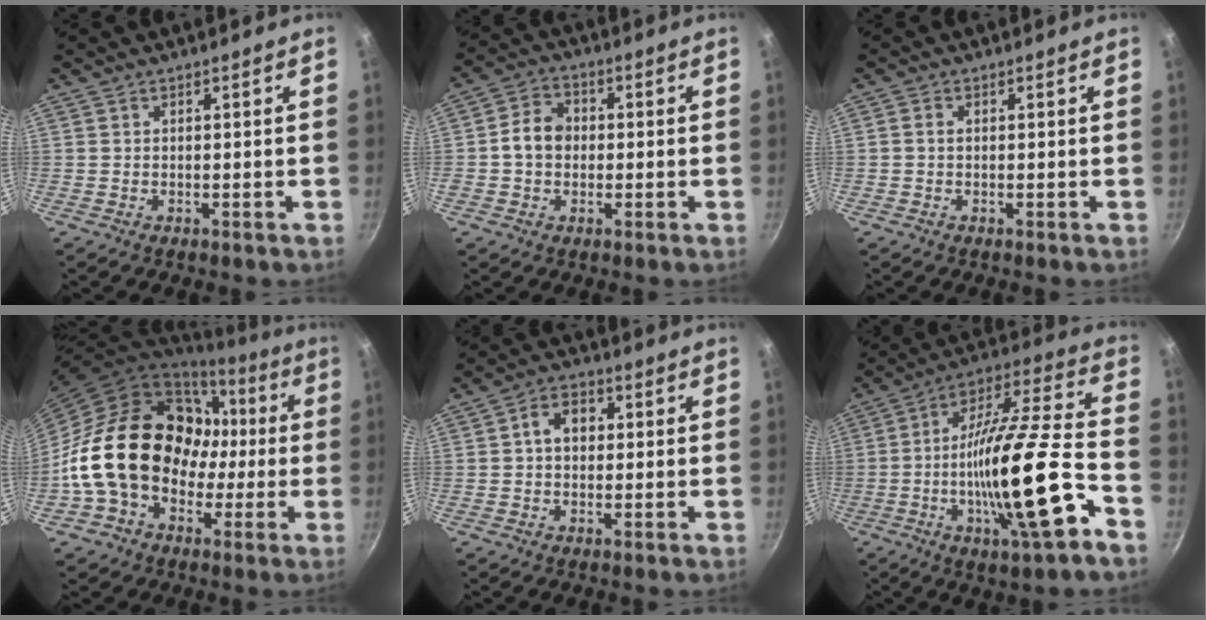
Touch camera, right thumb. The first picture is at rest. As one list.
[{"total": 6.6, "force": [-0.2, 5.5, 3.7], "torque": [-0.039, 0.017, -0.015]}, {"total": 1.2, "force": [0.0, 0.9, 0.8], "torque": [-0.013, 0.006, -0.001]}, {"total": 21.1, "force": [-1.1, 16.6, 13.0], "torque": [-0.189, 0.059, -0.010]}, {"total": 6.0, "force": [0.8, 4.5, 3.9], "torque": [-0.039, 0.014, 0.004]}, {"total": 20.6, "force": [-7.2, 3.9, 18.8], "torque": [-0.295, 0.035, -0.127]}]